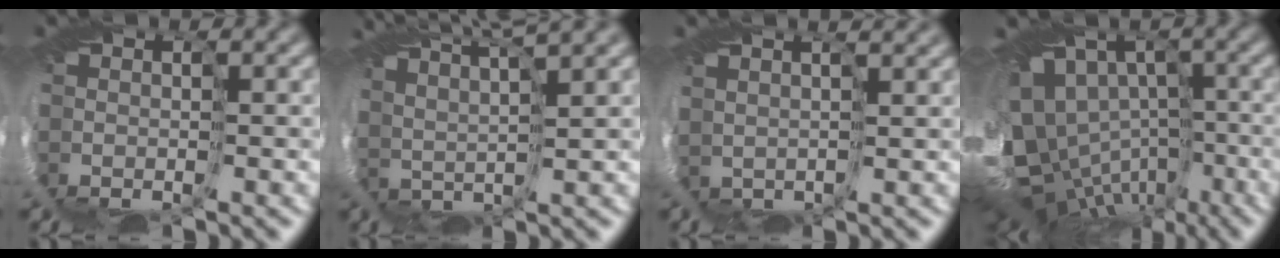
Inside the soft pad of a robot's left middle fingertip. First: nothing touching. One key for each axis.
{"total": 7.2, "fx": 6.5, "fy": 0.4, "fz": 3.1, "tx": -0.071, "ty": 0.038, "tz": 0.080}
{"total": 3.6, "fx": 3.0, "fy": 1.4, "fz": 1.6, "tx": -0.039, "ty": 0.024, "tz": 0.040}
{"total": 11.8, "fx": -3.1, "fy": 8.9, "fz": 7.1, "tx": -0.156, "ty": -0.001, "tz": -0.018}